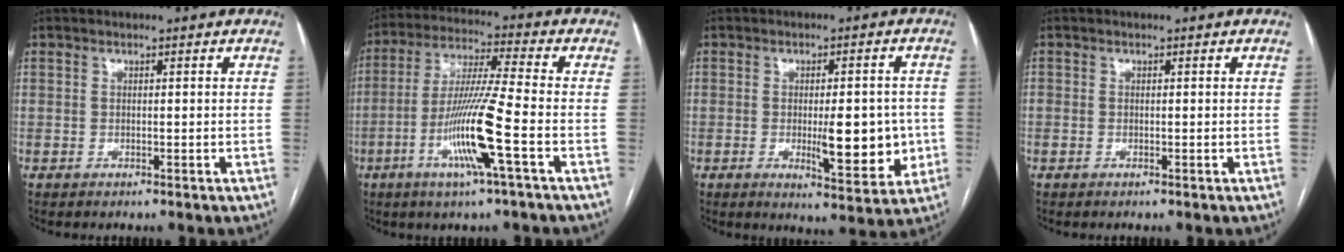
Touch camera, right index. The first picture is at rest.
{"total": 12.7, "force": [-4.4, -0.8, 11.9], "torque": [-0.236, -0.011, -0.091]}
{"total": 10.0, "force": [-1.4, 3.0, 9.4], "torque": [-0.127, -0.008, -0.012]}
{"total": 0.0}